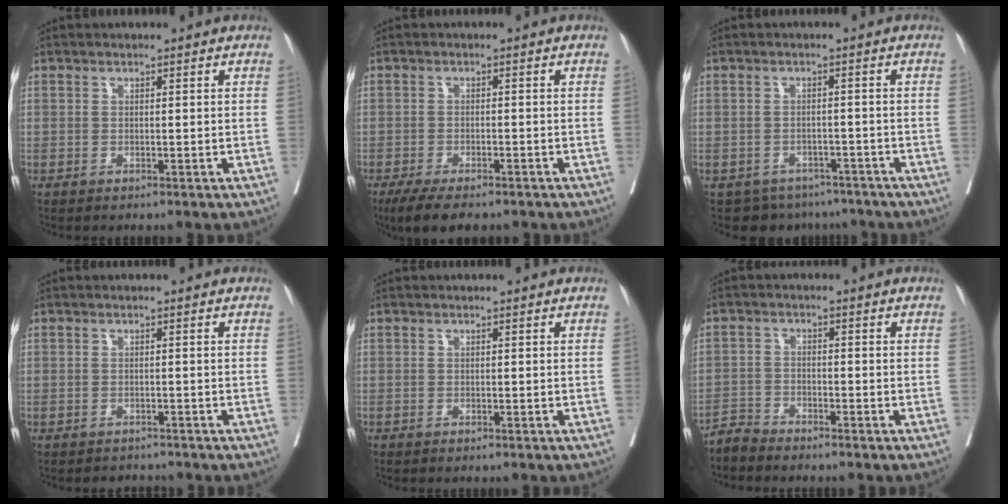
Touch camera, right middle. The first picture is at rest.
{"total": 7.6, "force": [-5.9, 1.9, 4.3], "torque": [-0.063, -0.012, -0.092]}
{"total": 6.8, "force": [-5.7, 3.7, 0.1], "torque": [0.006, 0.014, -0.068]}
{"total": 1.7, "force": [-1.6, 0.5, -0.5], "torque": [0.005, -0.004, -0.027]}
{"total": 0.0}
{"total": 2.5, "force": [-2.5, -0.1, -0.5], "torque": [0.017, -0.010, -0.054]}